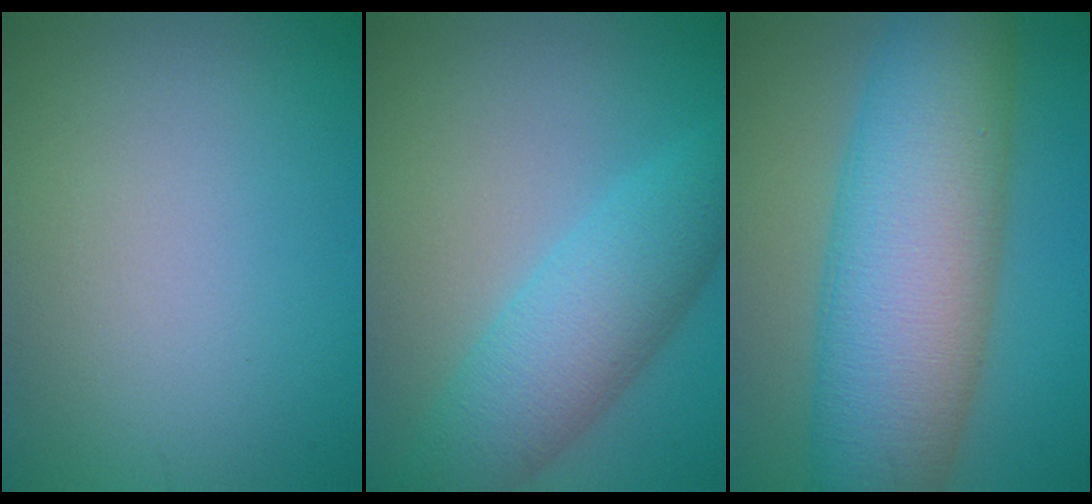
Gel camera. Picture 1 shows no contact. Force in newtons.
{"total": 6.3, "press": 6.3, "slide": 0.1}
{"total": 12.9, "press": 12.9, "slide": 0.5}